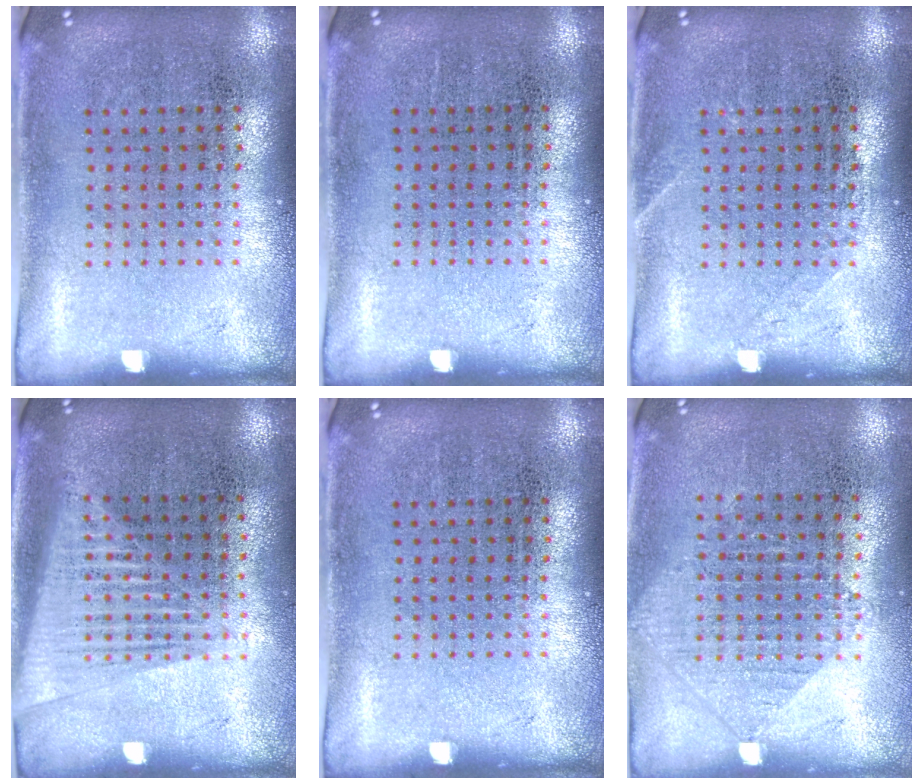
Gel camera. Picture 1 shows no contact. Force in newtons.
{"total": 0.0}
{"total": 0.9, "press": 0.9, "slide": 0.2}
{"total": 1.5, "press": 1.4, "slide": 0.6}
{"total": 0.0}
{"total": 0.9, "press": 0.9, "slide": 0.3}